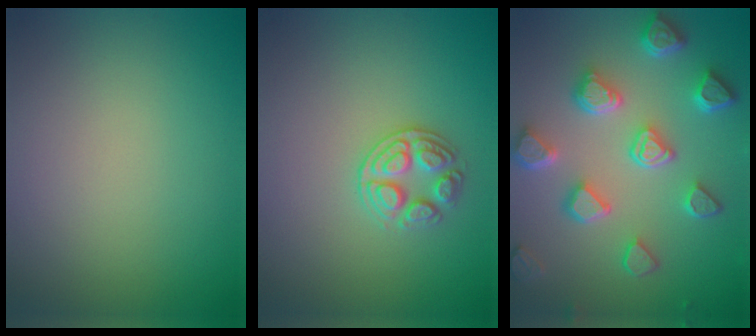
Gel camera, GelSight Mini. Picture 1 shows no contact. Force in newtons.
{"total": 2.6, "press": 2.6, "slide": 0.6}
{"total": 6.6, "press": 5.3, "slide": 3.8}